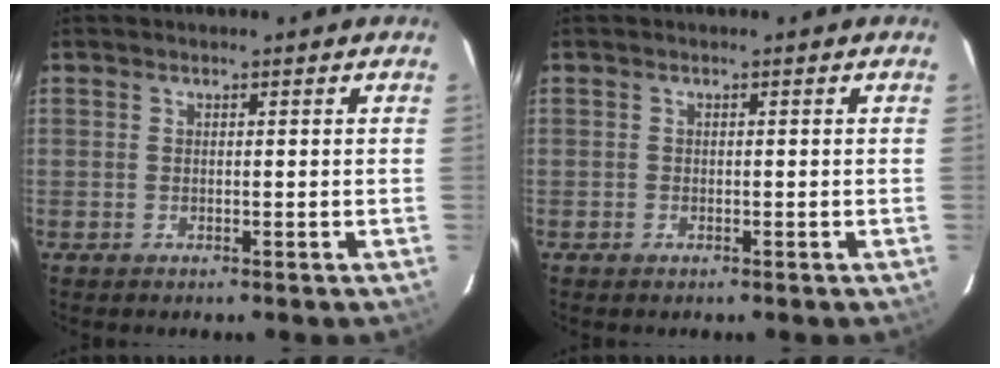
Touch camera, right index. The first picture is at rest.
{"total": 0.8, "force": [-0.5, 0.6, 0.0], "torque": [-0.002, 0.001, -0.009]}